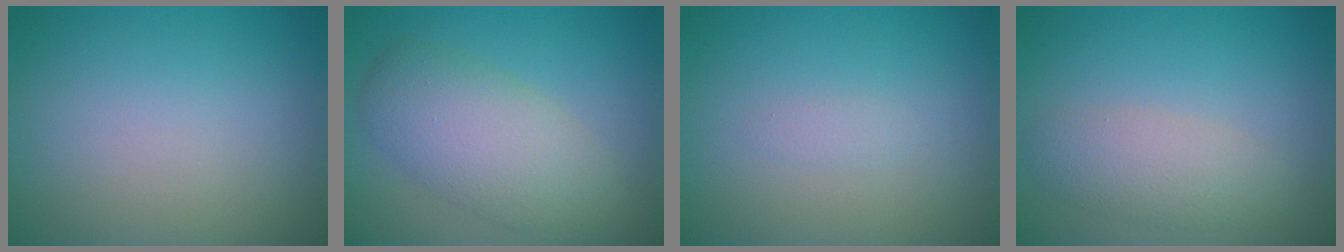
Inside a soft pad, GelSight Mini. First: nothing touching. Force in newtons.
{"total": 5.9, "press": 5.9, "slide": 0.4}
{"total": 0.7, "press": 0.7, "slide": 0.0}
{"total": 2.9, "press": 2.9, "slide": 0.2}